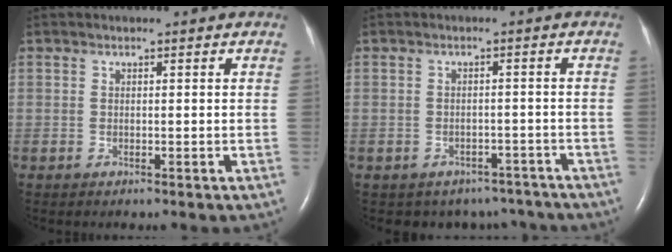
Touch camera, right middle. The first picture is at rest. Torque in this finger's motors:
{"motor_torque": [0.14, -0.17, 0.07, 0.01]}